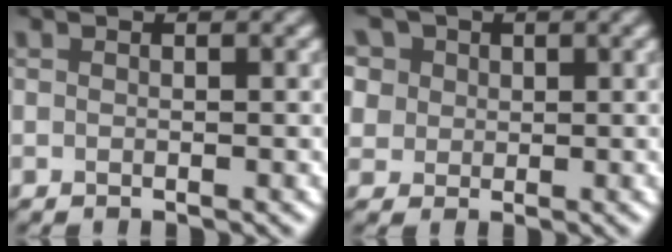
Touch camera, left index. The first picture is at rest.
{"total": 8.8, "force": [4.7, 6.3, 3.9], "torque": [-0.096, 0.025, 0.059]}